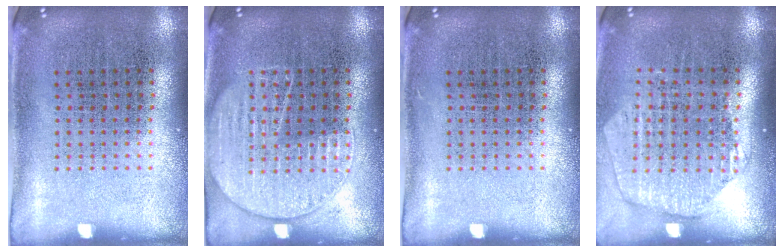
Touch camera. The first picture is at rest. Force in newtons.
{"total": 2.6, "press": 2.6, "slide": 0.3}
{"total": 0.0}
{"total": 1.6, "press": 1.4, "slide": 0.7}